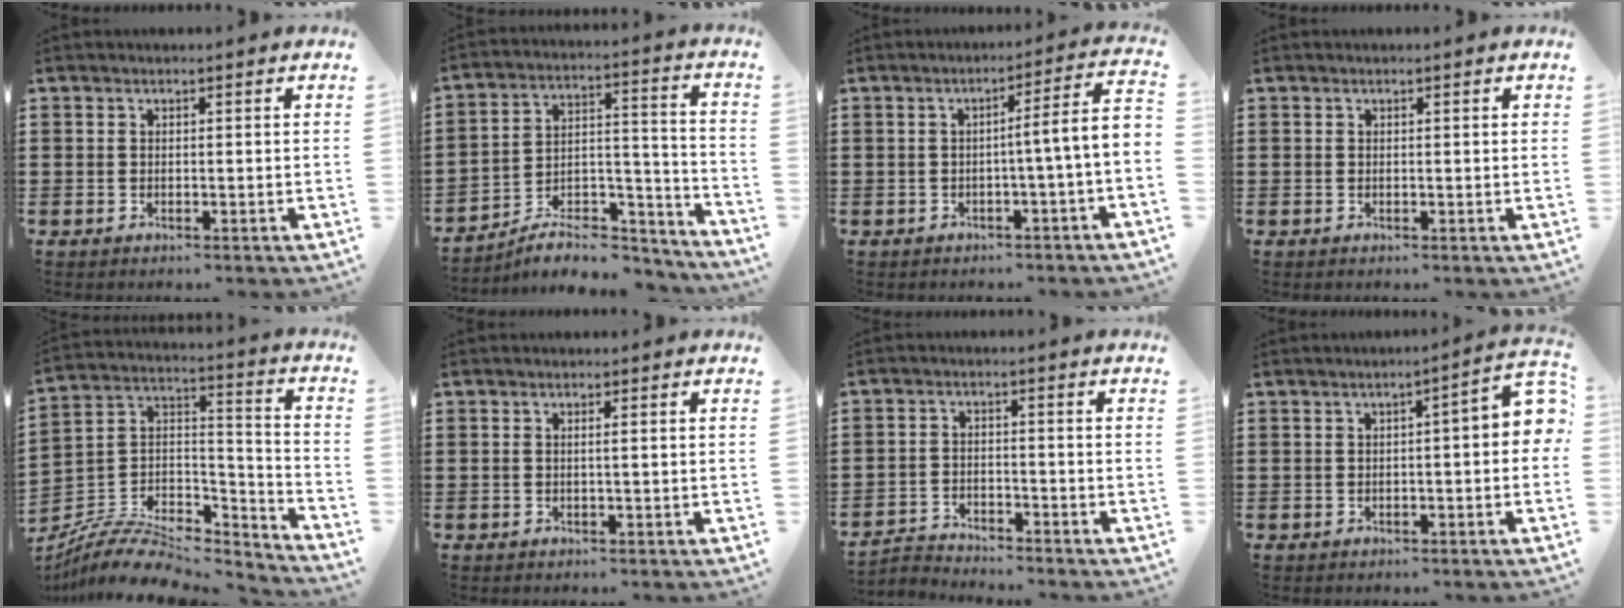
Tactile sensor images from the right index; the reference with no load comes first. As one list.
[{"total": 8.3, "force": [-7.0, 2.8, 3.3], "torque": [-0.047, 0.024, -0.132]}, {"total": 5.2, "force": [-1.2, -0.4, 5.1], "torque": [-0.083, -0.019, -0.028]}, {"total": 0.0}, {"total": 7.6, "force": [-5.9, 3.3, 3.5], "torque": [-0.071, 0.008, -0.116]}, {"total": 0.7, "force": [0.1, -0.2, 0.7], "torque": [-0.012, -0.005, 0.003]}, {"total": 2.8, "force": [-2.7, 0.5, 0.0], "torque": [-0.008, 0.003, -0.059]}, {"total": 4.1, "force": [-0.4, 0.8, 4.0], "torque": [-0.060, 0.000, -0.011]}]